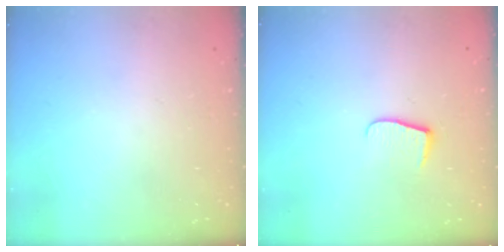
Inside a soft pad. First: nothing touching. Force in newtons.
{"total": 6.5, "press": 6.5, "slide": 0.6}